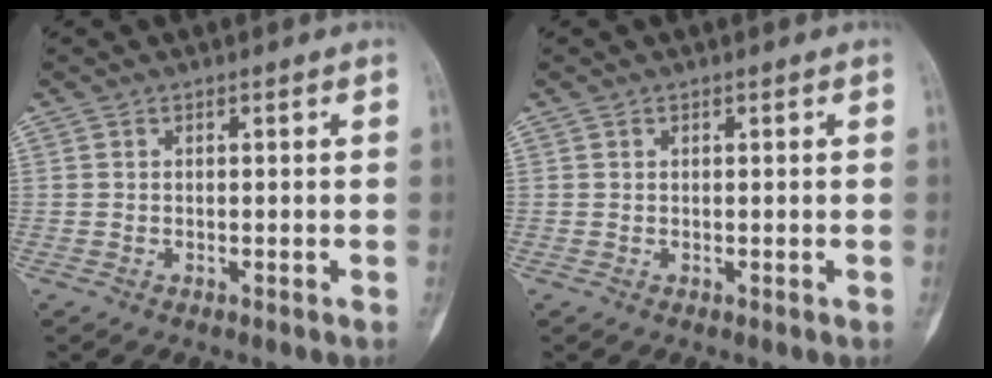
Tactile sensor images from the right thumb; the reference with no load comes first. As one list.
[{"total": 0.0}]